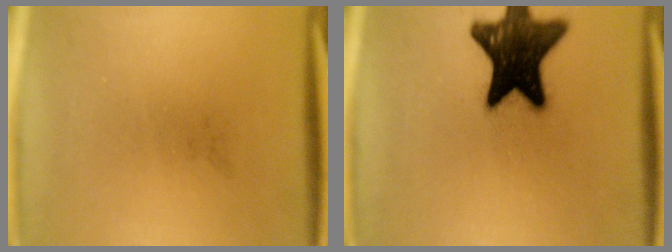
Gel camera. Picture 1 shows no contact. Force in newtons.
{"total": 18.2}